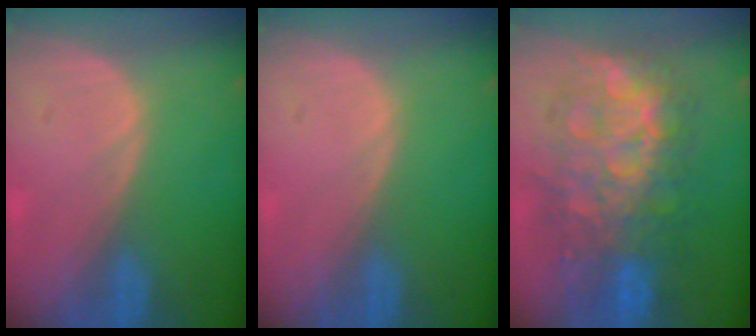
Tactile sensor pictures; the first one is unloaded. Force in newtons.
{"total": 0.0}
{"total": 12.4, "press": 12.3, "slide": 1.3}